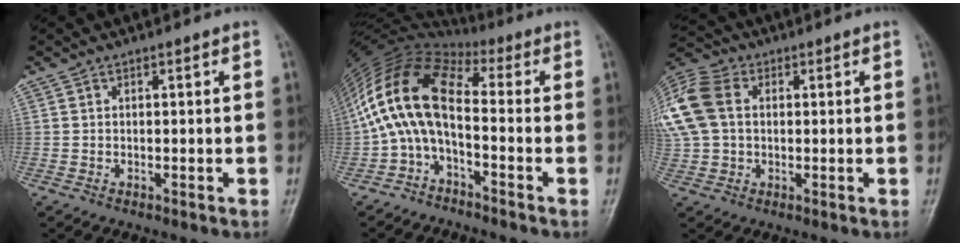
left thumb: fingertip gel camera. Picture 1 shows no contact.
{"total": 13.5, "force": [-2.0, 6.4, 11.7], "torque": [-0.229, 0.068, -0.055]}
{"total": 17.9, "force": [3.4, 13.4, 11.4], "torque": [-0.293, 0.047, 0.067]}